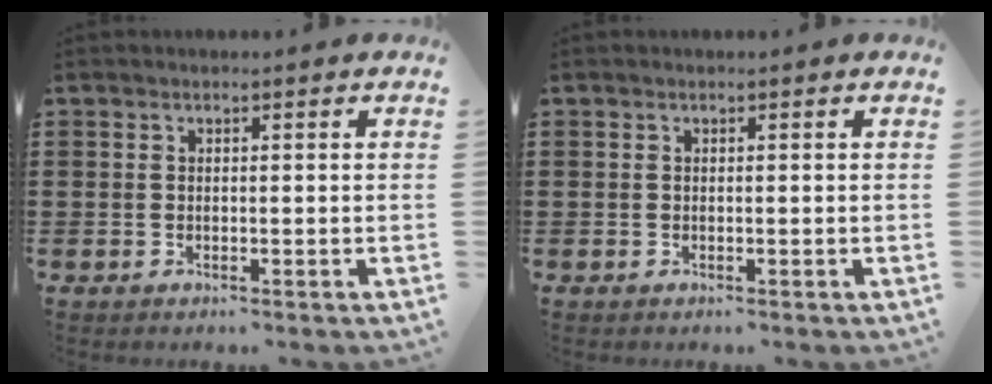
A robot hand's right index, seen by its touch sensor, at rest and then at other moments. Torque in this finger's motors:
{"motor_torque": [0.00, 0.00, 0.00, 0.00]}